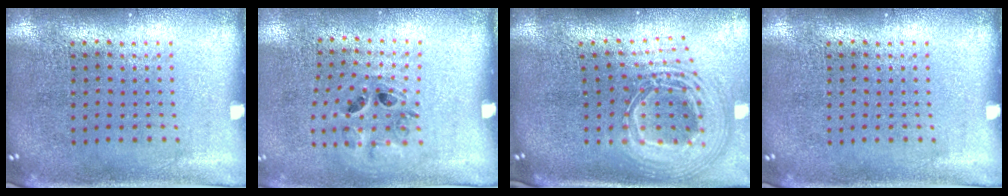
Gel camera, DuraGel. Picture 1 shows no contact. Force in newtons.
{"total": 1.1, "press": 0.9, "slide": 0.7}
{"total": 2.8, "press": 1.9, "slide": 2.0}
{"total": 0.0}